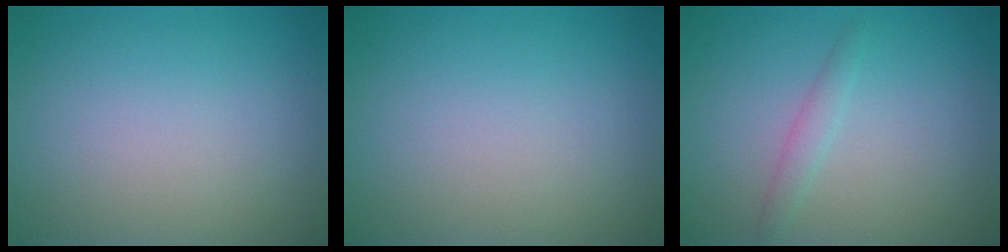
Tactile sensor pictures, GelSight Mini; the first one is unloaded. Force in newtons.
{"total": 0.0}
{"total": 1.2, "press": 1.2, "slide": 0.1}